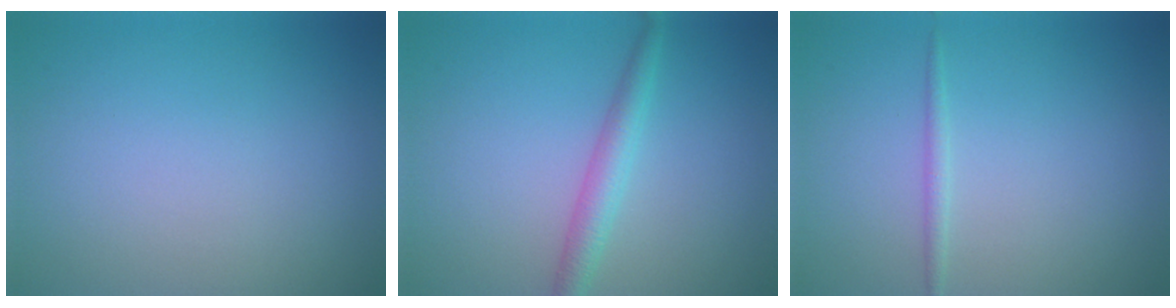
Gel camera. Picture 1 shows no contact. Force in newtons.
{"total": 2.4, "press": 2.4, "slide": 0.0}
{"total": 0.9, "press": 0.9, "slide": 0.1}